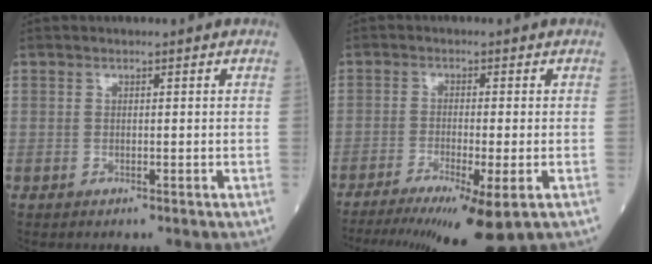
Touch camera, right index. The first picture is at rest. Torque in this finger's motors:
{"motor_torque": [0.52, -0.35, 0.30, 0.13]}